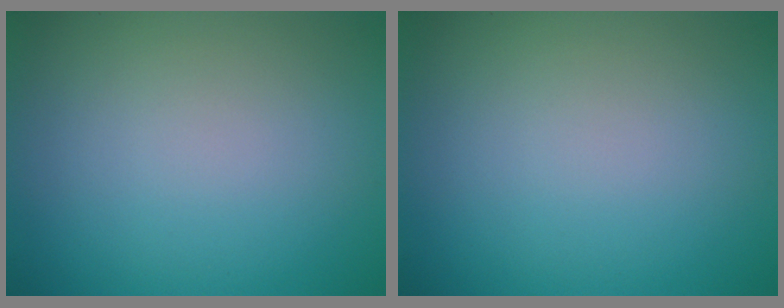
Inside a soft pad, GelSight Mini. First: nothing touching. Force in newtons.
{"total": 0.0}